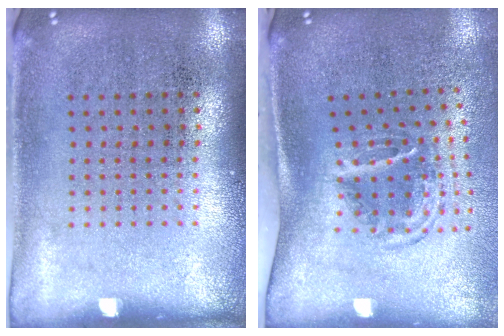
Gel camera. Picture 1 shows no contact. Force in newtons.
{"total": 1.7, "press": 1.1, "slide": 1.3}